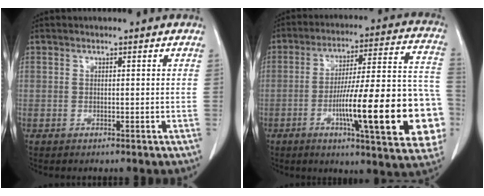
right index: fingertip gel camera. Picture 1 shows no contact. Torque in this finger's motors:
{"motor_torque": [2.14, 0.00, 1.05, 0.21]}